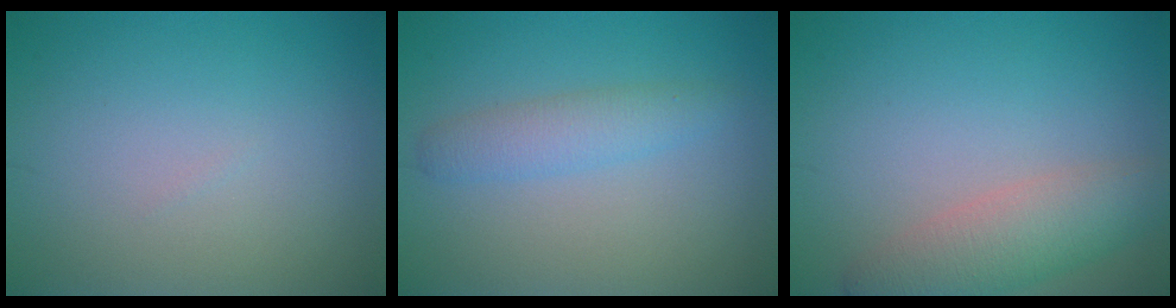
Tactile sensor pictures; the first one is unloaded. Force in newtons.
{"total": 2.4, "press": 2.4, "slide": 0.1}
{"total": 4.4, "press": 4.4, "slide": 0.4}